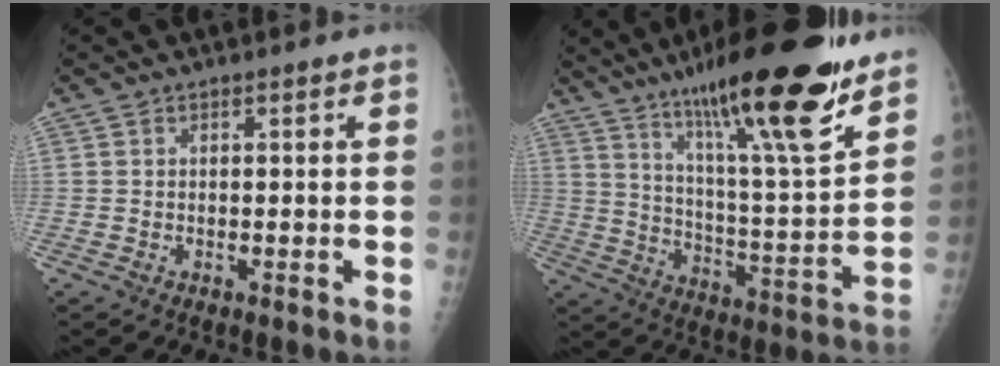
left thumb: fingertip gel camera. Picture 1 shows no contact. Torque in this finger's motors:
{"motor_torque": [1.29, -0.24, 1.46, -1.36, 0.45]}